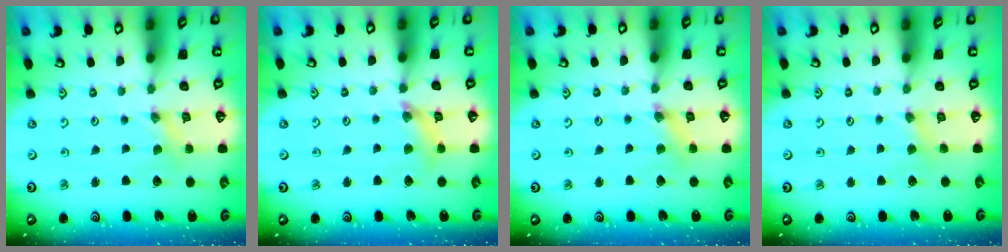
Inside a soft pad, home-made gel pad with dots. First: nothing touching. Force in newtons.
{"total": 6.7, "press": 6.6, "slide": 0.7}
{"total": 2.7, "press": 2.7, "slide": 0.2}
{"total": 2.5, "press": 2.5, "slide": 0.5}